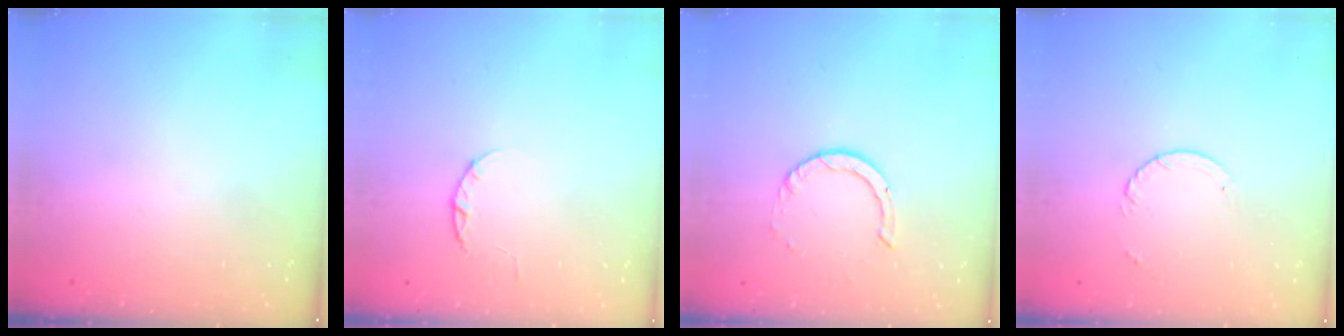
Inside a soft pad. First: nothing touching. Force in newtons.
{"total": 2.4, "press": 2.3, "slide": 0.4}
{"total": 3.5, "press": 3.5, "slide": 0.4}
{"total": 3.9, "press": 3.9, "slide": 0.4}